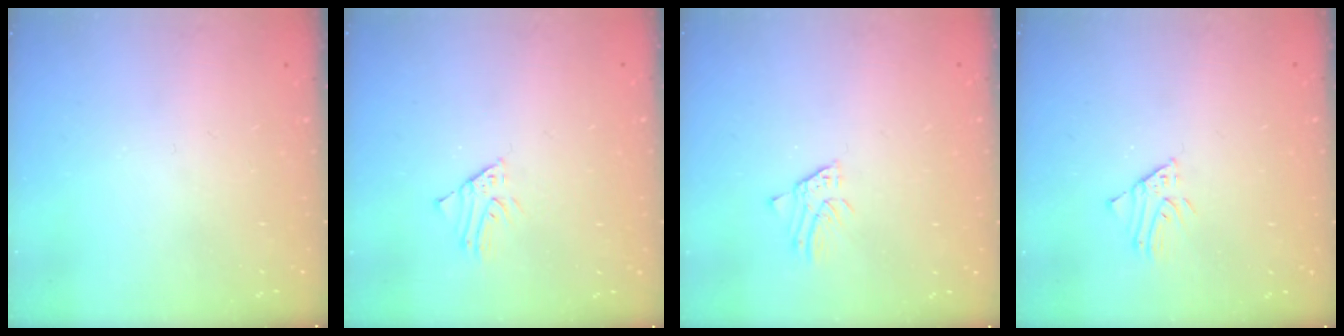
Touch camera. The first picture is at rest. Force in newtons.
{"total": 1.7, "press": 1.7, "slide": 0.2}
{"total": 1.5, "press": 1.5, "slide": 0.1}
{"total": 1.3, "press": 1.3, "slide": 0.1}